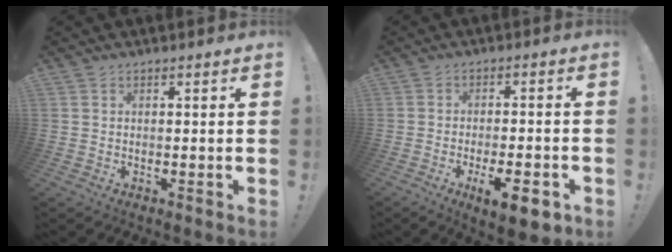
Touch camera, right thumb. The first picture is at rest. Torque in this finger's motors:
{"motor_torque": [1.11, 1.24, -0.09, -0.01, 0.27]}